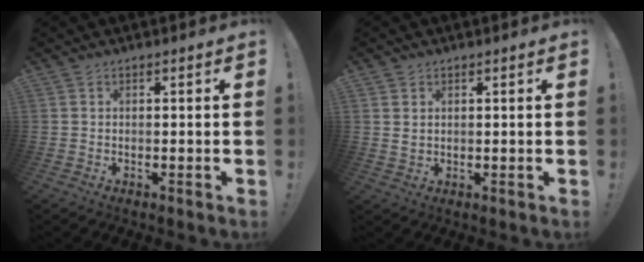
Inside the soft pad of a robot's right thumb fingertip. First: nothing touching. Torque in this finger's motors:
{"motor_torque": [-0.25, 0.26, 0.03, 0.30, -0.06]}